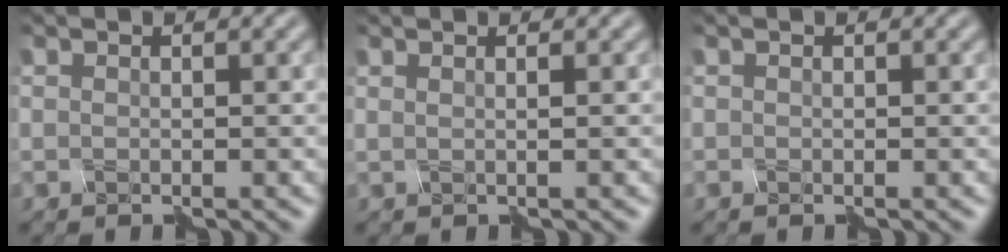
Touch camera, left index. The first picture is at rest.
{"total": 2.4, "force": [1.0, 1.2, 1.8], "torque": [-0.001, 0.020, -0.022]}
{"total": 0.0}